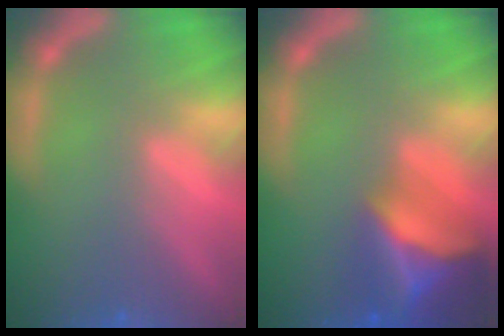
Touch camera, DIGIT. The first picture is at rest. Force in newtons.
{"total": 9.4}